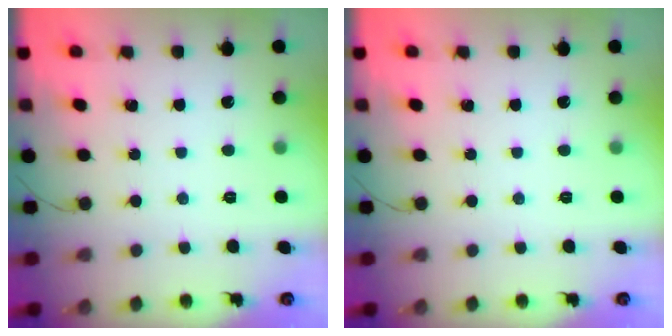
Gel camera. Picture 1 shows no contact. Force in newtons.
{"total": 0.0}